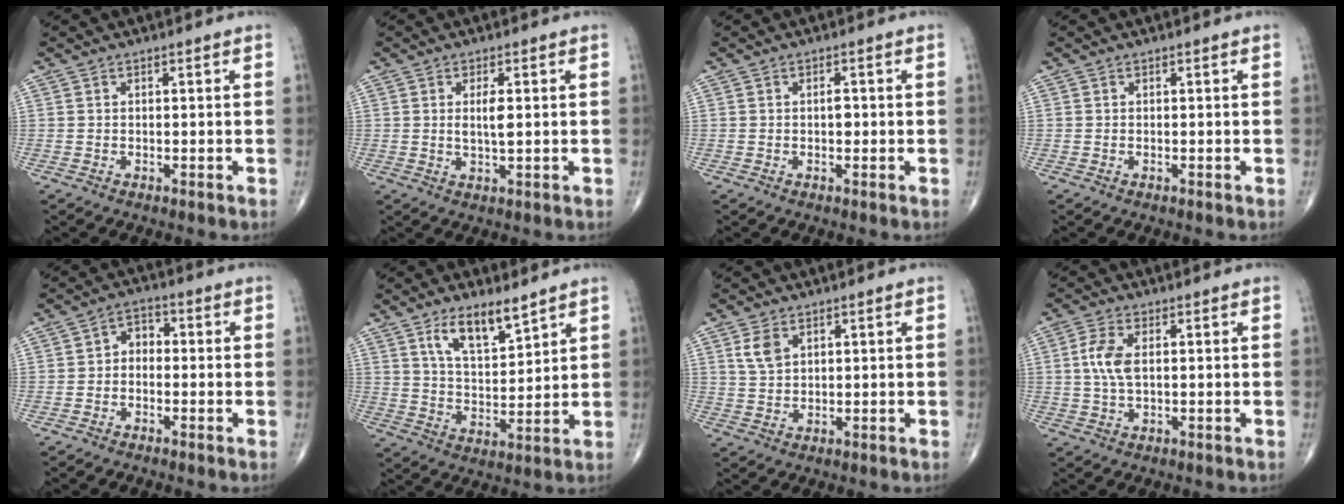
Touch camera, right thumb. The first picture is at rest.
{"total": 3.6, "force": [0.5, 1.0, 3.4], "torque": [-0.060, -0.005, 0.011]}
{"total": 1.5, "force": [-0.1, 0.8, 1.2], "torque": [-0.011, 0.003, -0.003]}
{"total": 0.0}
{"total": 3.9, "force": [-0.6, 3.0, 2.4], "torque": [-0.015, 0.020, -0.027]}
{"total": 9.7, "force": [6.3, 3.6, 6.5], "torque": [-0.101, -0.042, 0.120]}
{"total": 4.1, "force": [1.9, 2.6, 2.6], "torque": [-0.044, -0.005, 0.043]}
{"total": 5.5, "force": [0.8, 2.8, 4.7], "torque": [-0.113, 0.004, 0.013]}